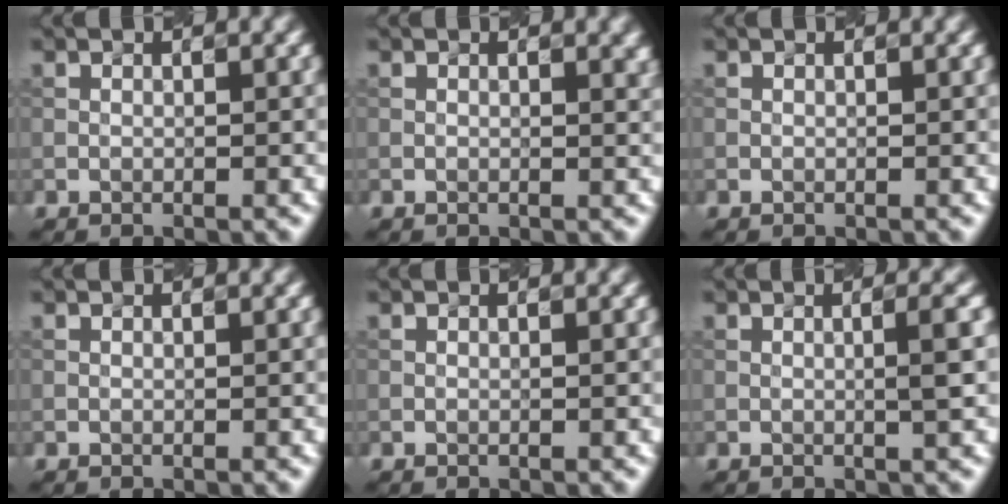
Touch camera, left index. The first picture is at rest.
{"total": 1.9, "force": [0.9, 0.9, 1.4], "torque": [-0.003, 0.009, 0.006]}
{"total": 0.0}
{"total": 0.0}
{"total": 0.0}
{"total": 2.2, "force": [-0.1, 0.3, 2.1], "torque": [-0.030, 0.007, 0.001]}